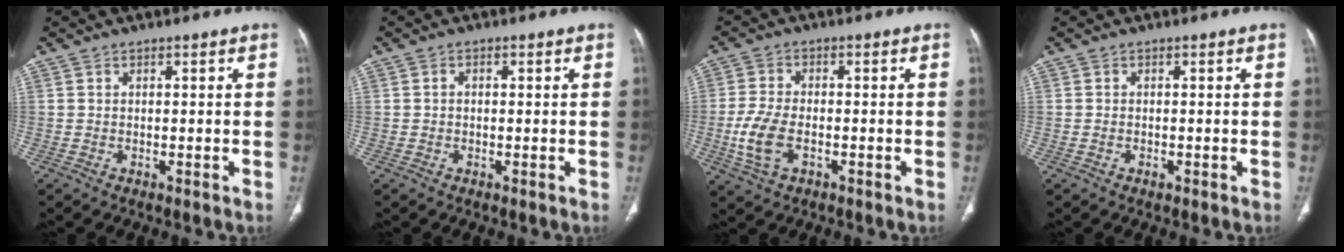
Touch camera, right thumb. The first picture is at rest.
{"total": 0.7, "force": [0.0, 0.6, 0.4], "torque": [-0.005, 0.003, -0.003]}
{"total": 7.4, "force": [-2.0, 4.2, 5.8], "torque": [-0.130, 0.005, -0.038]}
{"total": 0.7, "force": [-0.4, 0.4, 0.4], "torque": [-0.010, 0.004, -0.005]}